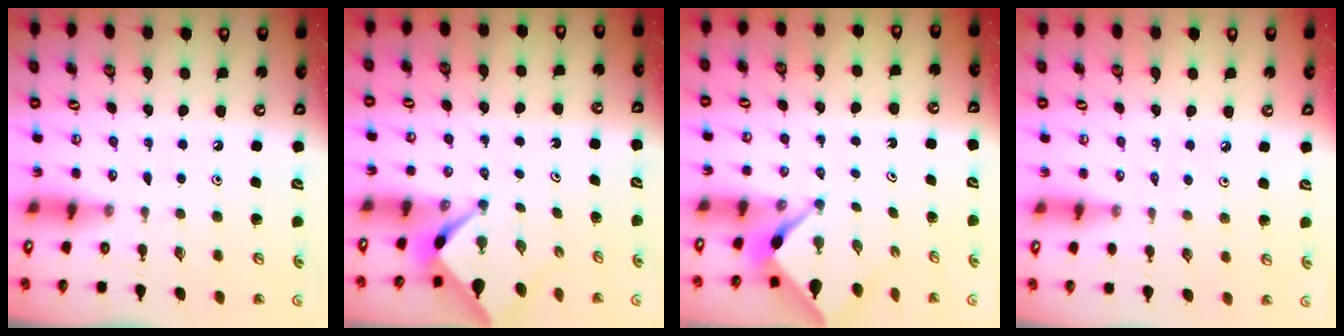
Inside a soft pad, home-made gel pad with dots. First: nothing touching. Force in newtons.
{"total": 2.6, "press": 2.6, "slide": 0.3}
{"total": 2.4, "press": 2.4, "slide": 0.2}
{"total": 1.1, "press": 1.1, "slide": 0.4}